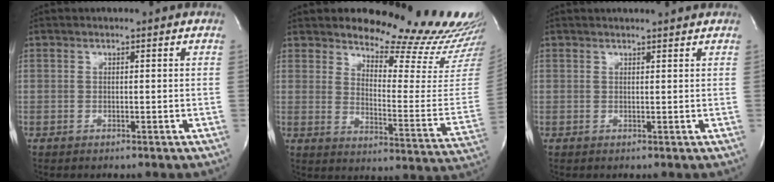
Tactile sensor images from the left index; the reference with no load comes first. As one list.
[{"total": 22.0, "force": [20.8, 3.1, 6.6], "torque": [-0.081, -0.139, 0.240]}, {"total": 4.2, "force": [4.0, 0.0, 1.2], "torque": [-0.017, 0.013, 0.045]}]